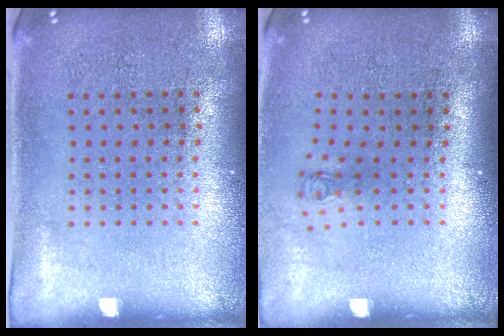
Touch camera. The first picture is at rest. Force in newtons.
{"total": 0.7, "press": 0.3, "slide": 0.6}